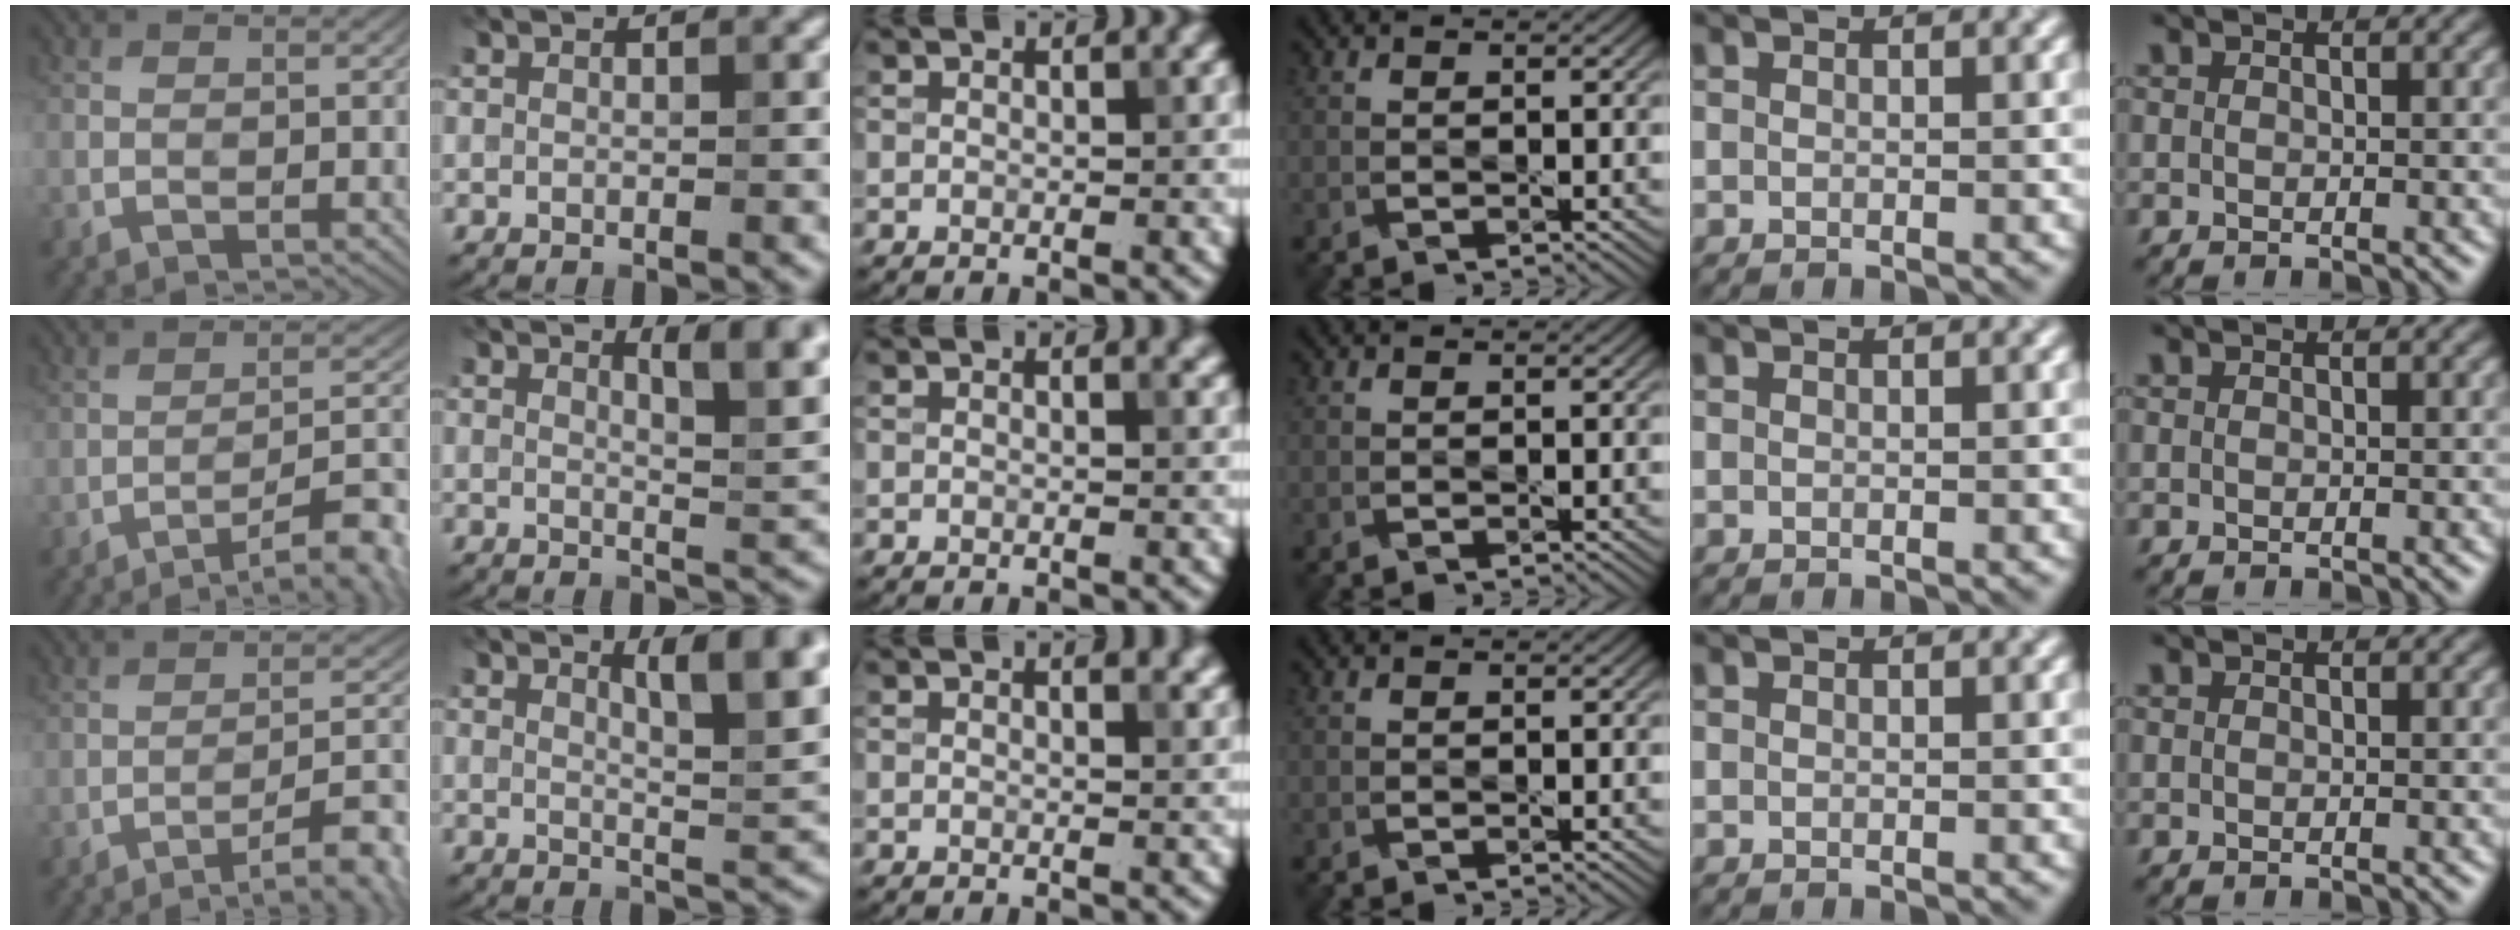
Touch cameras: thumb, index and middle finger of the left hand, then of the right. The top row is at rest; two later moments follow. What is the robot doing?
{"motion": "press", "object": "syringe"}